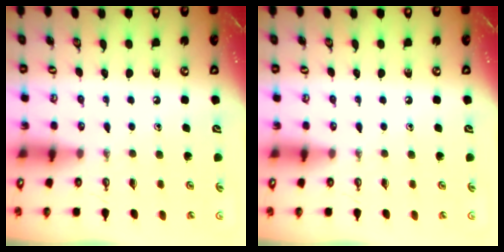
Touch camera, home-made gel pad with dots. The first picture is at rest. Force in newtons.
{"total": 0.0}